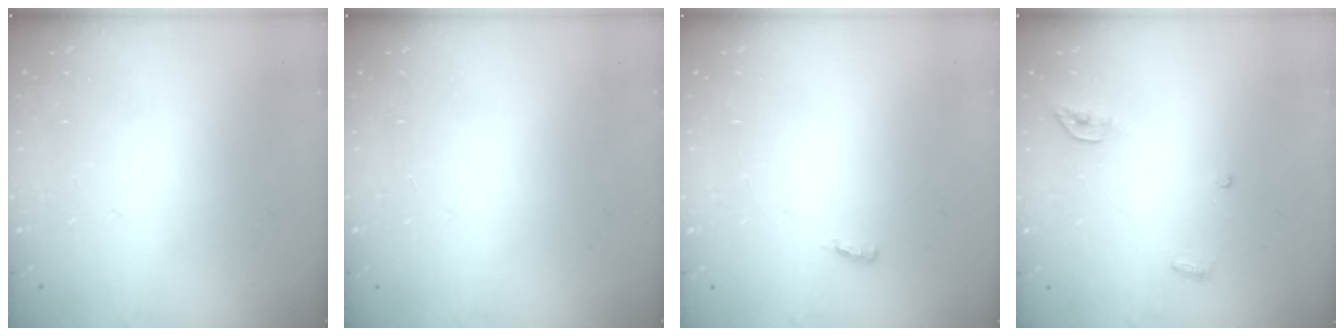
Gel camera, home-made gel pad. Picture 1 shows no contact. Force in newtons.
{"total": 0.0}
{"total": 4.9, "press": 2.7, "slide": 4.0}
{"total": 3.5, "press": 3.5, "slide": 0.1}